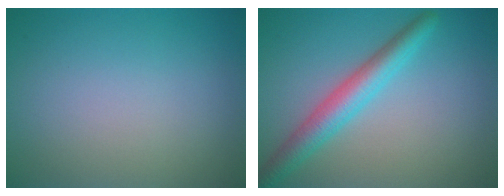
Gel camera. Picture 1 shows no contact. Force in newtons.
{"total": 4.2, "press": 4.2, "slide": 0.2}